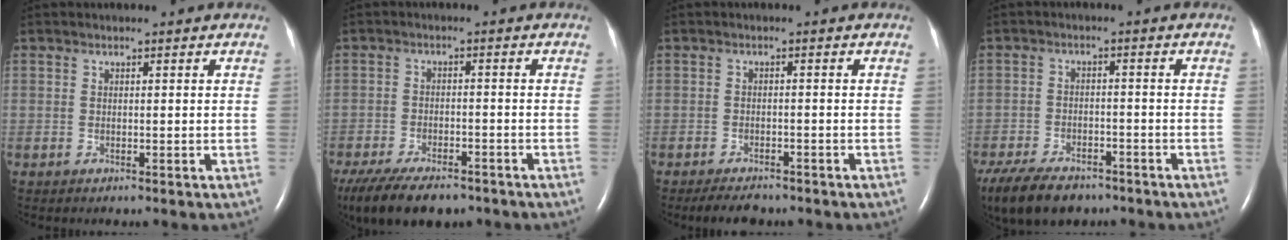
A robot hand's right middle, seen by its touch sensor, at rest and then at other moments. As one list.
[{"total": 13.5, "force": [-10.2, 5.2, 7.2], "torque": [-0.156, -0.020, -0.156]}, {"total": 4.2, "force": [-3.6, 1.4, 1.7], "torque": [-0.028, -0.005, -0.052]}, {"total": 13.1, "force": [-9.6, 6.2, 6.5], "torque": [-0.146, -0.016, -0.149]}]